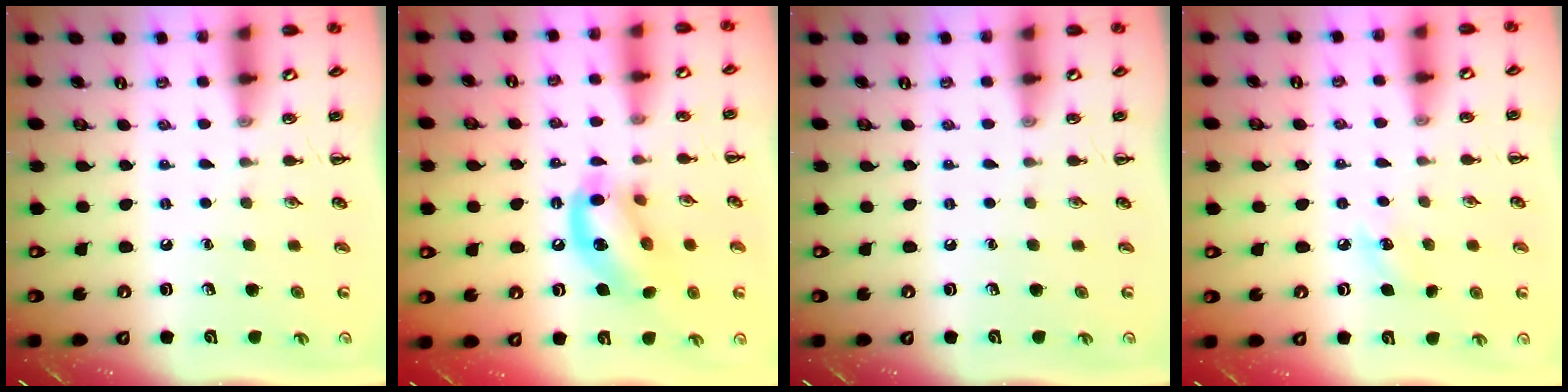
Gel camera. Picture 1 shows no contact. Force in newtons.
{"total": 13.0, "press": 12.7, "slide": 2.5}
{"total": 0.0}
{"total": 5.6, "press": 5.4, "slide": 1.6}